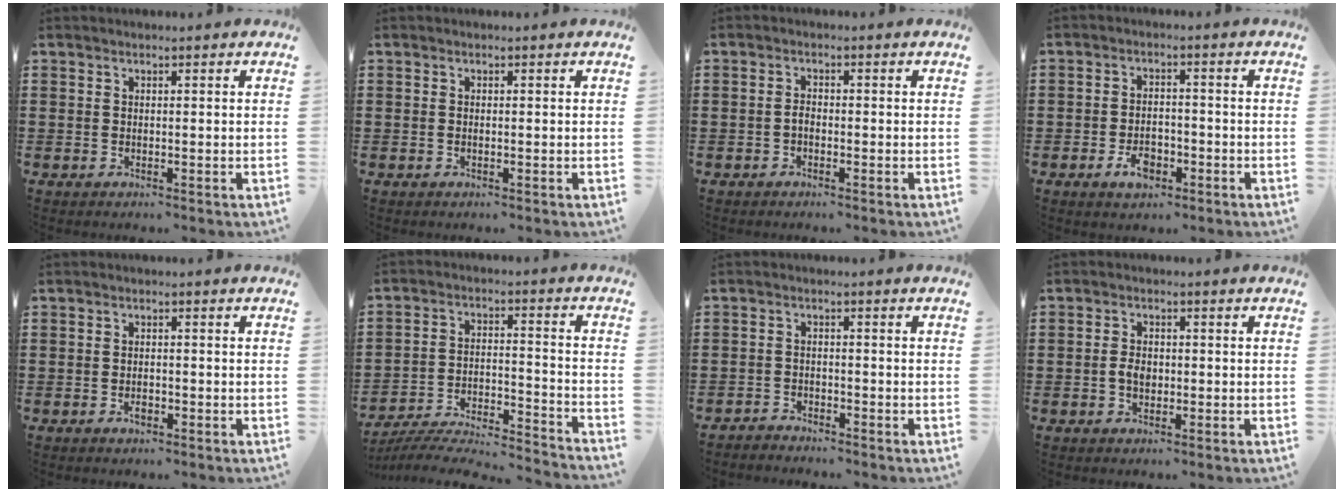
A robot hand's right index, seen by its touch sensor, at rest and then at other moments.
{"total": 0.0}
{"total": 1.1, "force": [-0.3, 0.6, 0.9], "torque": [-0.018, 0.002, -0.007]}
{"total": 4.3, "force": [-2.0, 2.3, 3.0], "torque": [-0.049, 0.000, -0.040]}
{"total": 1.5, "force": [-0.7, 0.7, 1.2], "torque": [-0.023, -0.001, -0.013]}
{"total": 5.5, "force": [-5.3, 0.2, 1.7], "torque": [-0.036, -0.008, -0.108]}
{"total": 1.8, "force": [-1.8, 0.4, -0.2], "torque": [-0.002, 0.004, -0.039]}
{"total": 2.6, "force": [-0.4, 1.5, 2.1], "torque": [-0.041, 0.000, -0.006]}